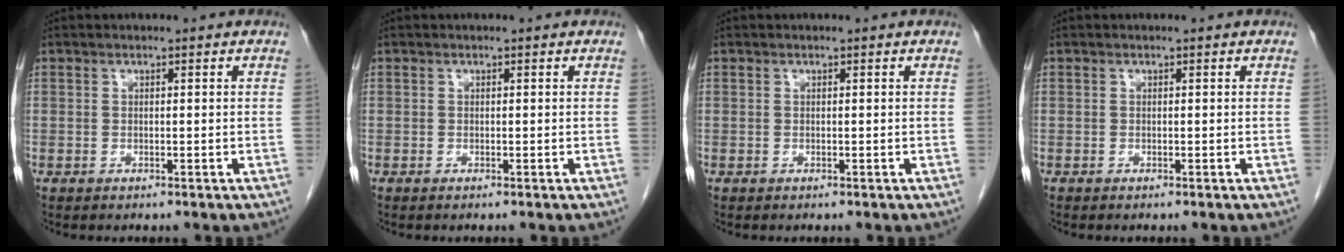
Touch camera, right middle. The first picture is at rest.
{"total": 0.0}
{"total": 0.0}
{"total": 0.0}